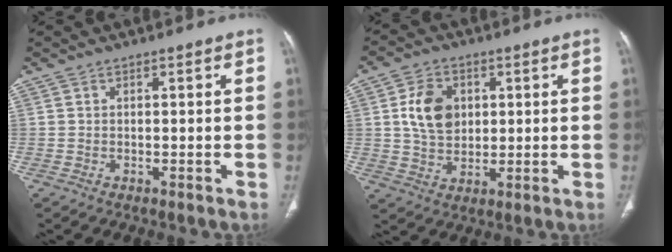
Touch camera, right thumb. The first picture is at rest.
{"total": 9.2, "force": [2.0, 6.7, 5.9], "torque": [-0.087, -0.008, 0.038]}